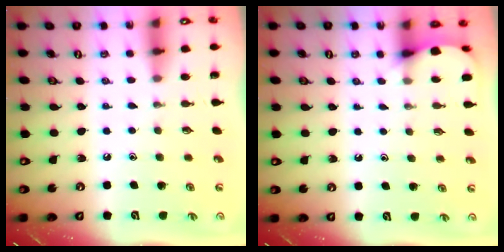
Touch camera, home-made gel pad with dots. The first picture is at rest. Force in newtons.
{"total": 4.6, "press": 4.5, "slide": 0.5}